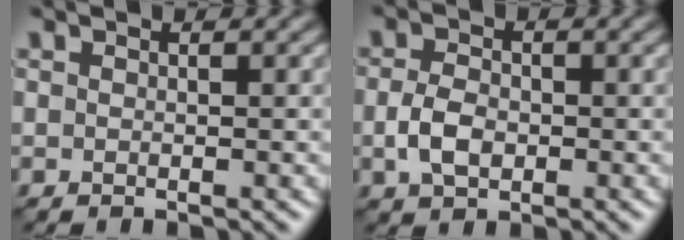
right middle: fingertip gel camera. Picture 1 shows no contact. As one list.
[{"total": 3.0, "force": [-0.8, 2.0, 2.0], "torque": [-0.047, -0.004, -0.021]}]